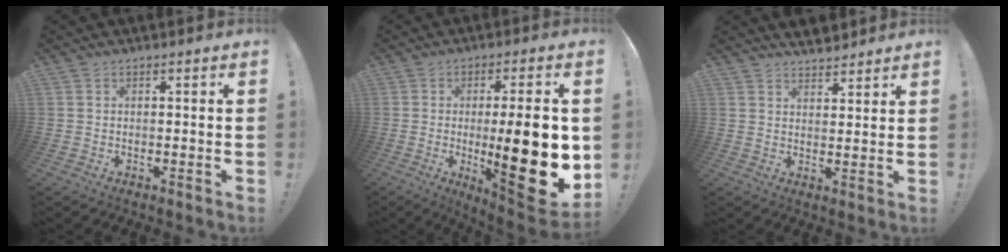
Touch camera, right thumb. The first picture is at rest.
{"total": 22.8, "force": [-2.2, 5.7, 22.0], "torque": [-0.311, -0.016, -0.024]}
{"total": 4.9, "force": [4.5, 1.3, 1.1], "torque": [-0.013, -0.031, 0.083]}